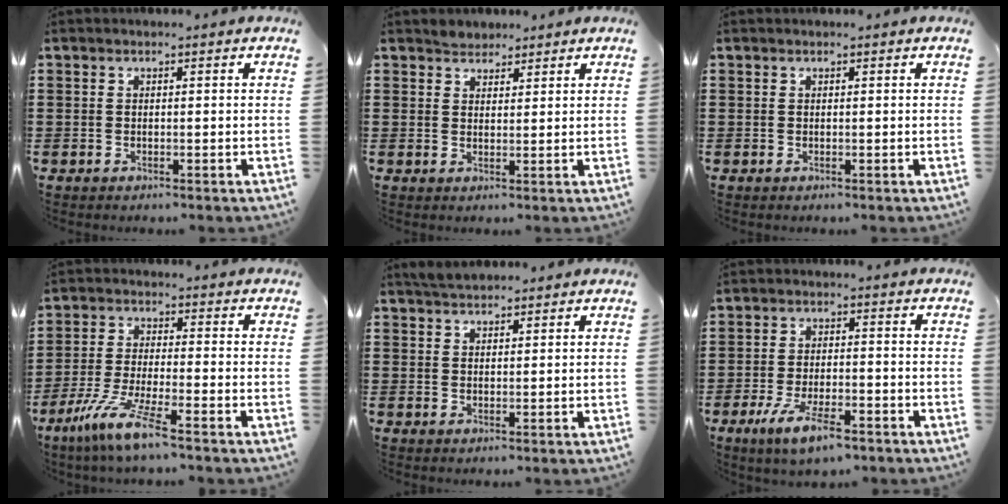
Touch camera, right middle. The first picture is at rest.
{"total": 2.1, "force": [1.9, 0.7, -0.6], "torque": [0.004, 0.005, 0.039]}
{"total": 0.0}
{"total": 7.9, "force": [-5.5, 0.1, 5.6], "torque": [-0.130, -0.019, -0.108]}
{"total": 2.3, "force": [2.2, 0.5, 0.2], "torque": [-0.011, 0.005, 0.044]}
{"total": 6.6, "force": [-4.0, 1.9, 4.9], "torque": [-0.111, -0.009, -0.075]}